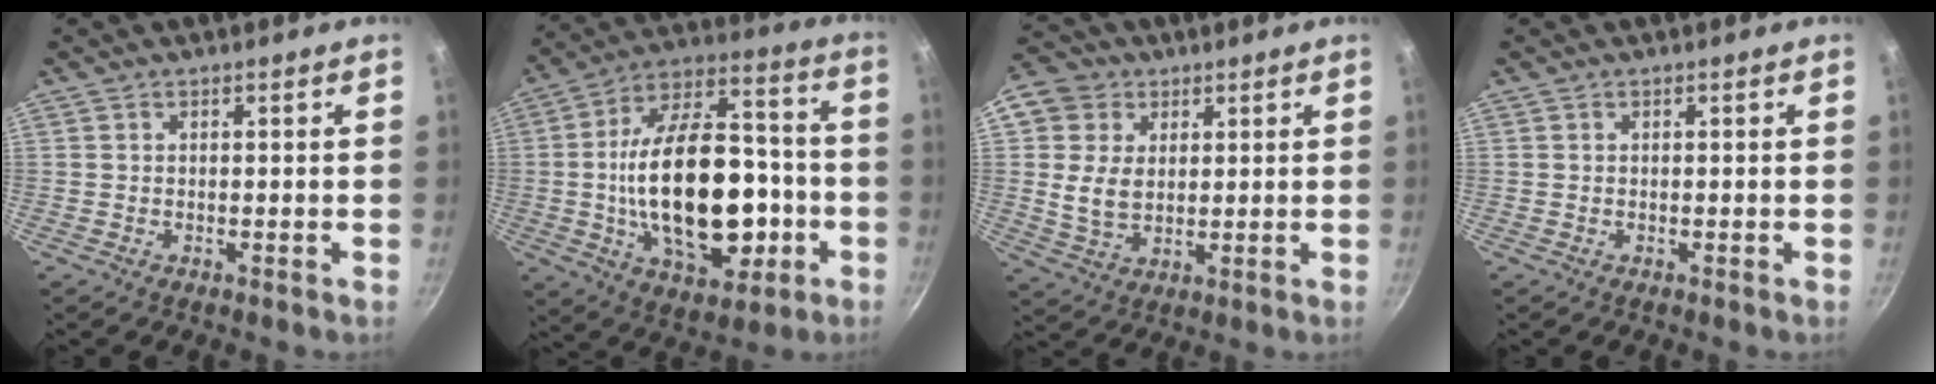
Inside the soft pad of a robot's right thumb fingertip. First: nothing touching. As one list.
[{"total": 27.3, "force": [-4.3, 15.7, 22.0], "torque": [-0.341, 0.050, -0.052]}, {"total": 11.1, "force": [2.9, 9.0, 5.9], "torque": [-0.097, -0.005, 0.048]}, {"total": 0.0}]